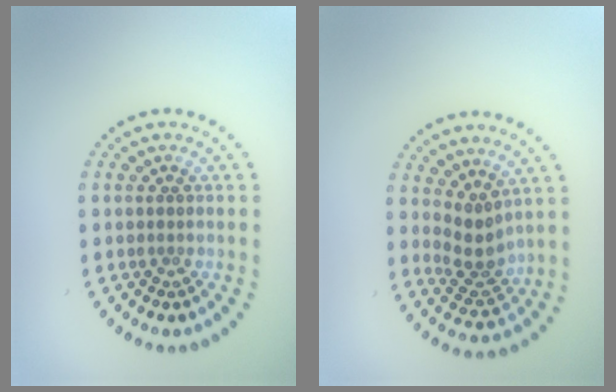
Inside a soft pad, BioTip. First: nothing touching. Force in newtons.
{"total": 2.8, "press": 2.4, "slide": 1.4}